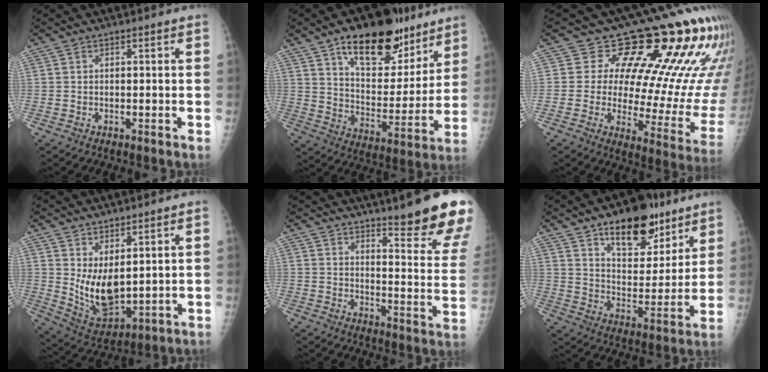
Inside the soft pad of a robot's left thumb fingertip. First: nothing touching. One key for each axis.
{"total": 21.8, "fx": 13.9, "fy": 10.5, "fz": 13.2, "tx": -0.142, "ty": -0.064, "tz": 0.225}
{"total": 19.3, "fx": 13.1, "fy": 6.9, "fz": 12.4, "tx": -0.110, "ty": -0.090, "tz": 0.161}
{"total": 9.8, "fx": 2.3, "fy": 4.8, "fz": 8.2, "tx": -0.125, "ty": -0.038, "tz": 0.061}
{"total": 17.7, "fx": 13.7, "fy": 1.7, "fz": 11.1, "tx": -0.119, "ty": -0.113, "tz": 0.177}
{"total": 17.1, "fx": 11.1, "fy": 8.2, "fz": 10.0, "tx": -0.088, "ty": -0.069, "tz": 0.178}